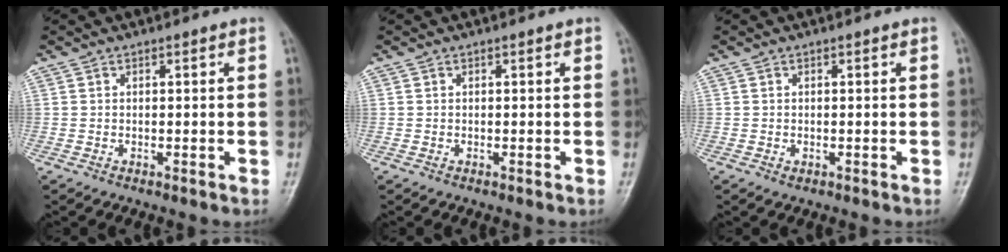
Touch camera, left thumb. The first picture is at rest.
{"total": 0.0}
{"total": 0.9, "force": [-0.2, 0.6, 0.7], "torque": [-0.012, 0.006, 0.000]}